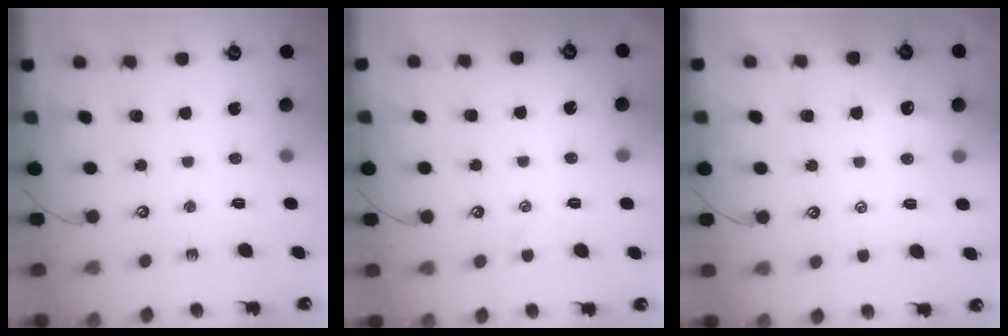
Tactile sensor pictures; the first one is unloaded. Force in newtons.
{"total": 0.6, "press": 0.5, "slide": 0.4}
{"total": 3.0, "press": 2.9, "slide": 0.3}